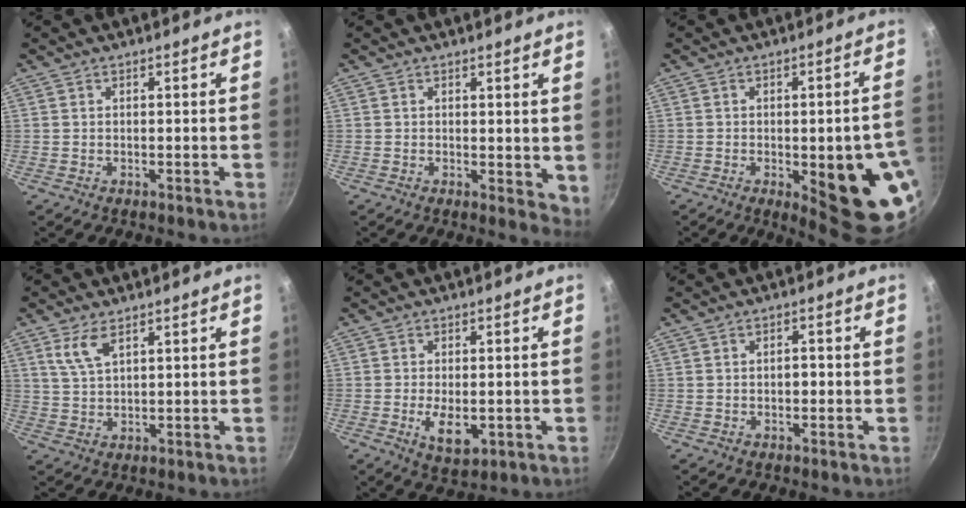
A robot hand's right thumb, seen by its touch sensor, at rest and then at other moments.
{"total": 3.8, "force": [0.9, 1.7, 3.3], "torque": [-0.035, -0.012, 0.014]}
{"total": 21.5, "force": [-4.6, 6.9, 19.8], "torque": [-0.198, 0.007, -0.029]}
{"total": 4.8, "force": [2.7, 2.0, 3.4], "torque": [-0.069, -0.007, 0.061]}
{"total": 5.9, "force": [-1.2, 3.0, 4.9], "torque": [-0.078, -0.009, -0.014]}
{"total": 1.8, "force": [-0.1, 1.1, 1.4], "torque": [-0.017, 0.006, -0.003]}